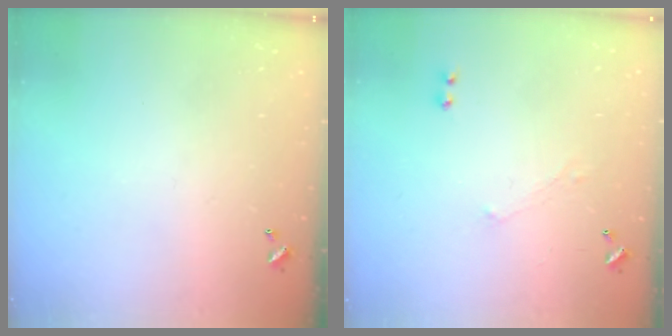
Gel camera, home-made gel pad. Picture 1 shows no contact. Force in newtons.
{"total": 1.0, "press": 0.9, "slide": 0.5}